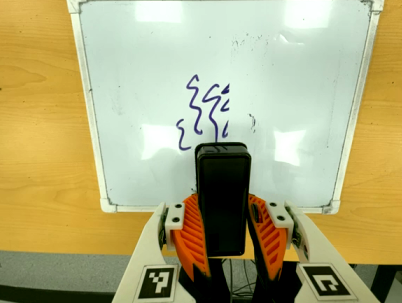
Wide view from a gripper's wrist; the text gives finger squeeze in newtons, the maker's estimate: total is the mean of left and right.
{"total": 8.6, "left": 7.0, "right": 10.2}